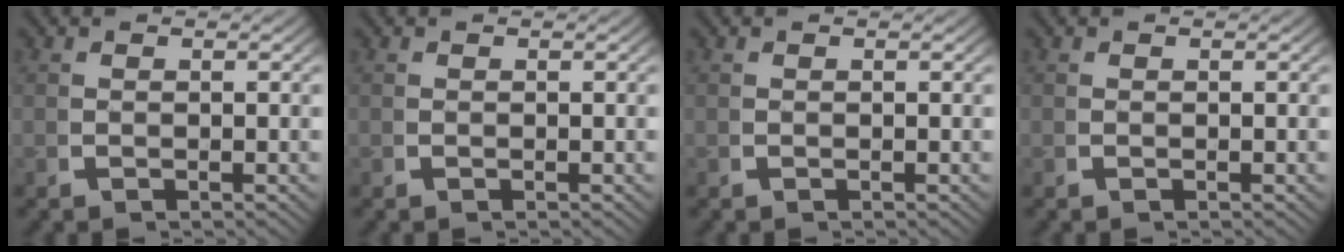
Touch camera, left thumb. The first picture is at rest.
{"total": 0.0}
{"total": 0.0}
{"total": 0.0}